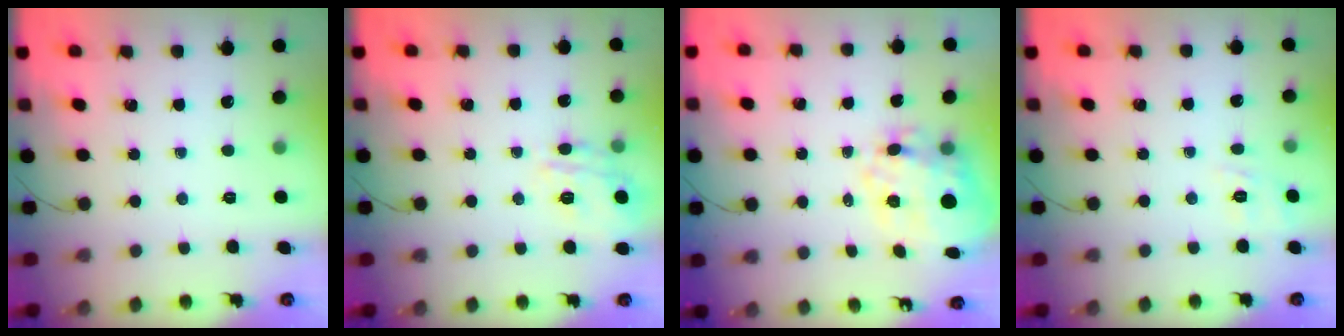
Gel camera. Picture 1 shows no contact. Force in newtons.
{"total": 11.2, "press": 11.1, "slide": 0.7}
{"total": 6.2, "press": 5.3, "slide": 3.2}
{"total": 2.2, "press": 0.8, "slide": 2.0}